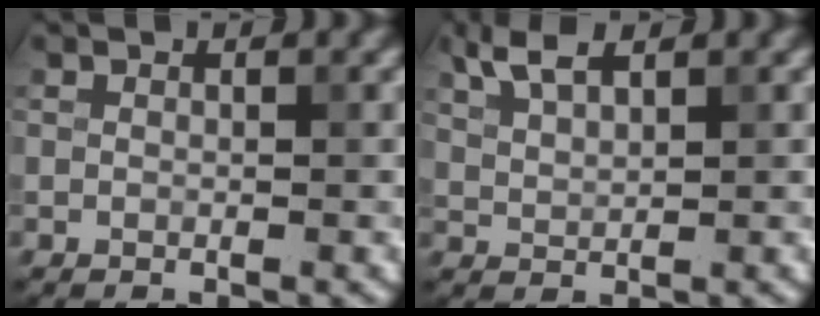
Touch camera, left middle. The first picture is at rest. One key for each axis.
{"total": 3.0, "fx": 2.2, "fy": 1.0, "fz": 1.8, "tx": -0.041, "ty": 0.007, "tz": 0.046}